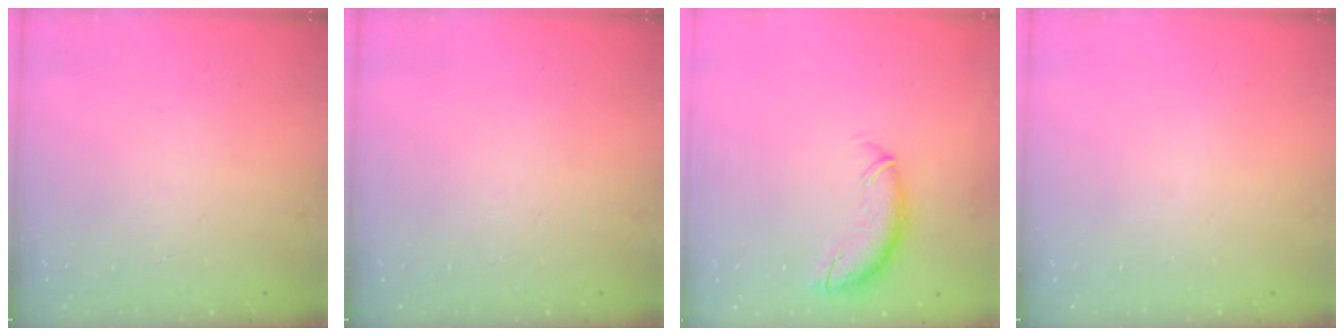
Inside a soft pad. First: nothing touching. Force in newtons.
{"total": 0.0}
{"total": 9.9, "press": 9.8, "slide": 1.4}
{"total": 0.0}